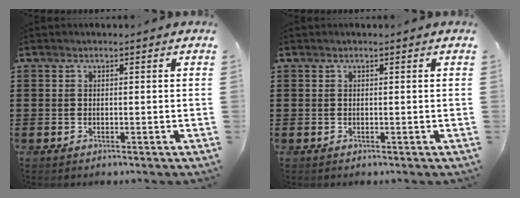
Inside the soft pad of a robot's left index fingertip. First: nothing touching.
{"total": 0.0}